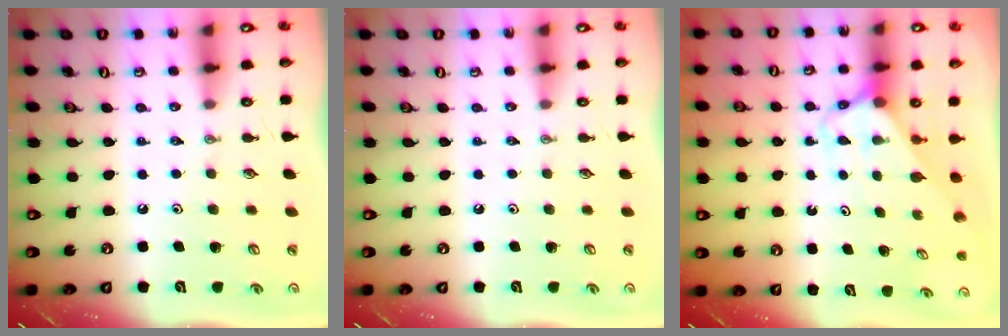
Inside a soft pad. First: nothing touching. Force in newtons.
{"total": 0.0}
{"total": 3.0, "press": 3.0, "slide": 0.2}